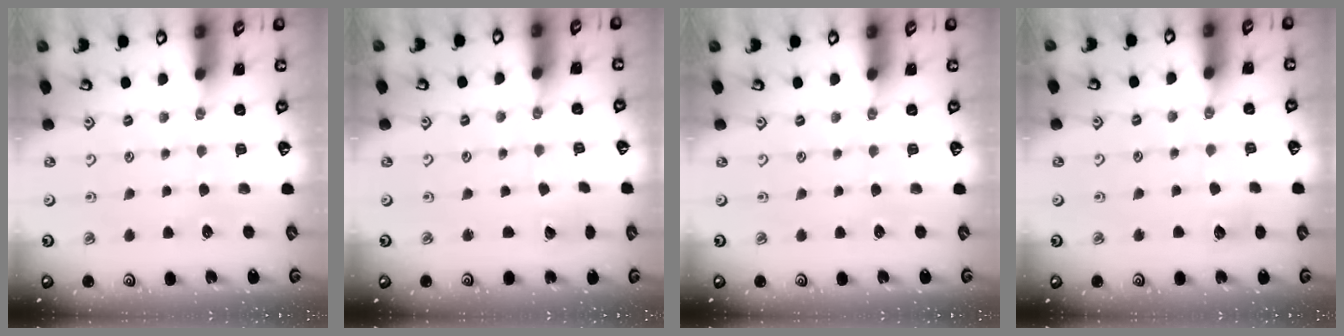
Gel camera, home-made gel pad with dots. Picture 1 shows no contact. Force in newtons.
{"total": 2.5, "press": 2.5, "slide": 0.3}
{"total": 0.0}
{"total": 4.8, "press": 4.7, "slide": 0.4}